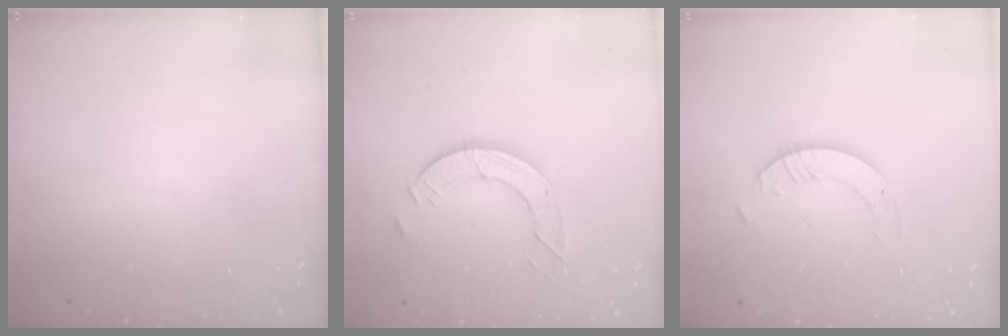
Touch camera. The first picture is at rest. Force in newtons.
{"total": 8.4, "press": 8.4, "slide": 0.5}
{"total": 2.1, "press": 2.1, "slide": 0.2}